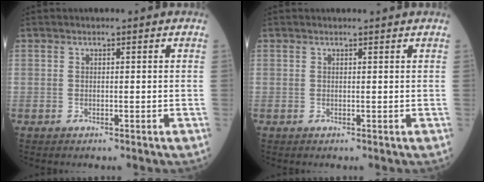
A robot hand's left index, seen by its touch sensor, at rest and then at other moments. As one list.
[{"total": 1.1, "force": [1.1, -0.3, 0.2], "torque": [-0.009, -0.001, 0.014]}]